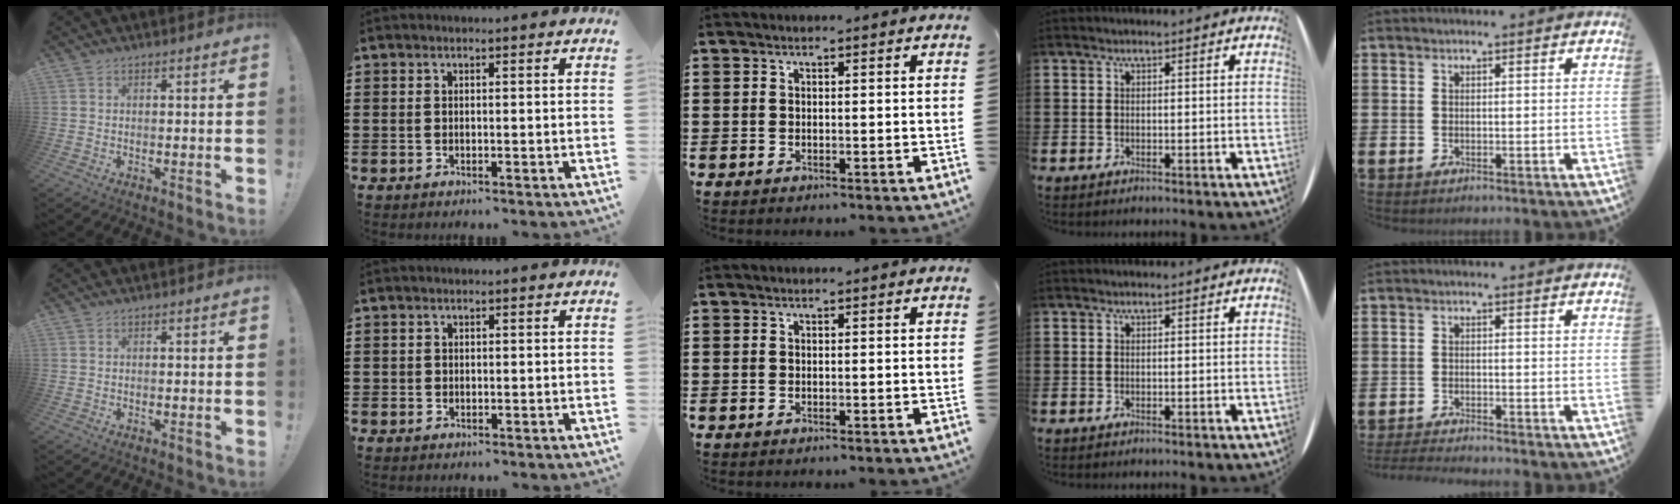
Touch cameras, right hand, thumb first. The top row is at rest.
{"little": {"total": 1.3, "force": [-1.2, -0.2, 0.3], "torque": [-0.004, 0.002, -0.024]}}